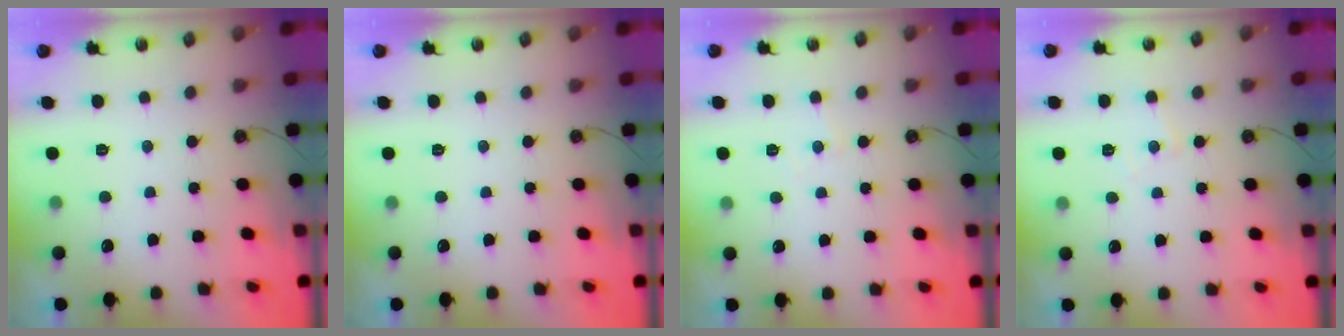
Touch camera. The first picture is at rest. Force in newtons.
{"total": 0.0}
{"total": 3.0, "press": 2.9, "slide": 0.6}
{"total": 5.4, "press": 5.3, "slide": 0.6}